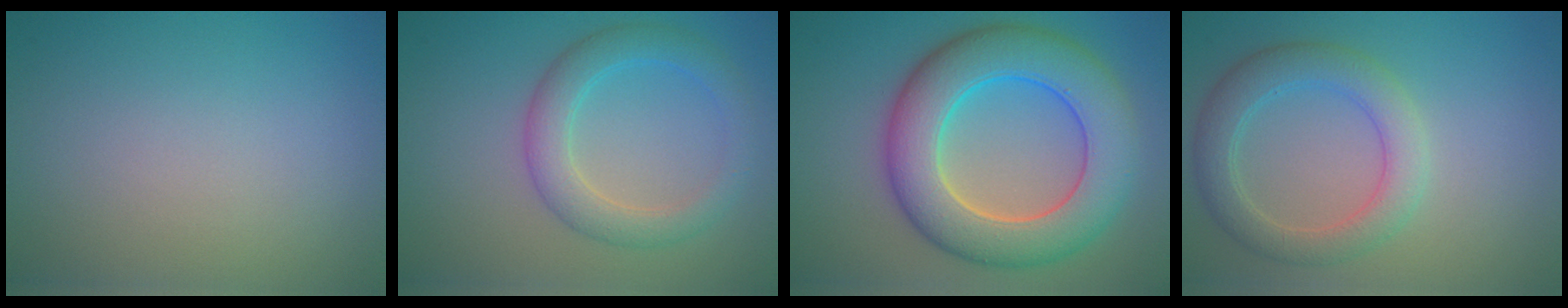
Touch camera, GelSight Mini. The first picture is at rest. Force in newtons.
{"total": 3.9, "press": 3.9, "slide": 0.1}
{"total": 9.8, "press": 9.8, "slide": 0.3}
{"total": 4.2, "press": 4.2, "slide": 0.2}